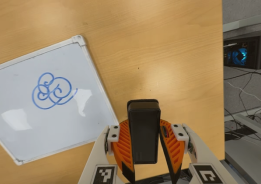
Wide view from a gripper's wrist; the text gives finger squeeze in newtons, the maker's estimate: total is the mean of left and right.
{"total": 9.0, "left": 7.3, "right": 10.8}